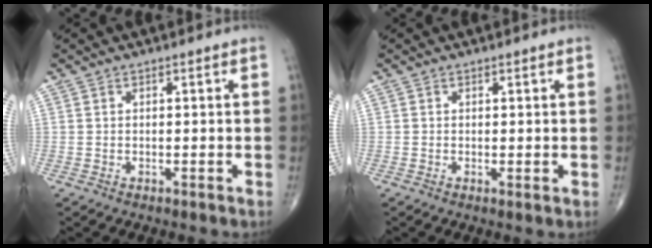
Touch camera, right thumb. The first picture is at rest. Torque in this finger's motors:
{"motor_torque": [-0.22, 0.13, 0.08, 0.09, -0.02]}